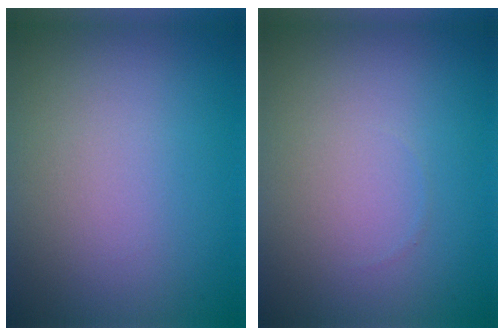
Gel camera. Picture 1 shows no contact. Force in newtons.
{"total": 0.0}